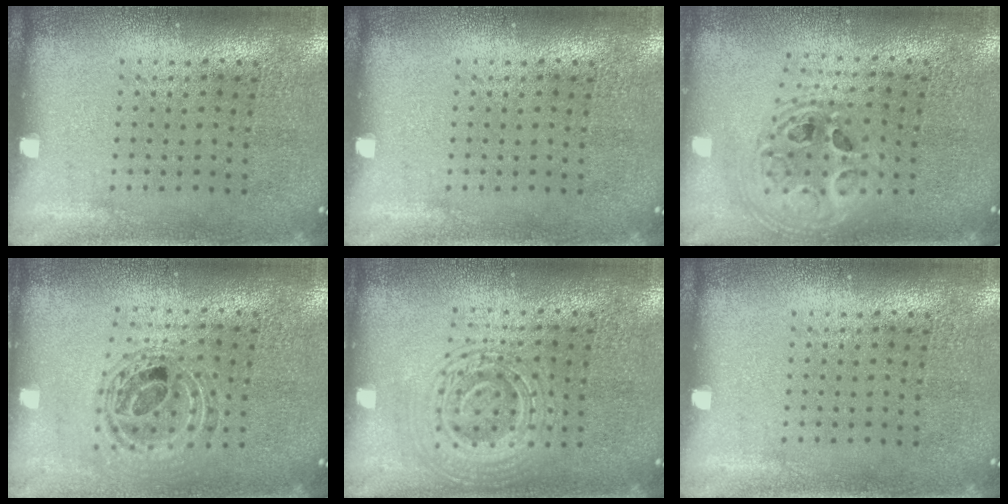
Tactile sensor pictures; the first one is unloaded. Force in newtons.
{"total": 0.0}
{"total": 2.1, "press": 1.7, "slide": 1.3}
{"total": 0.9, "press": 0.9, "slide": 0.2}
{"total": 2.9, "press": 2.8, "slide": 0.5}
{"total": 0.0}